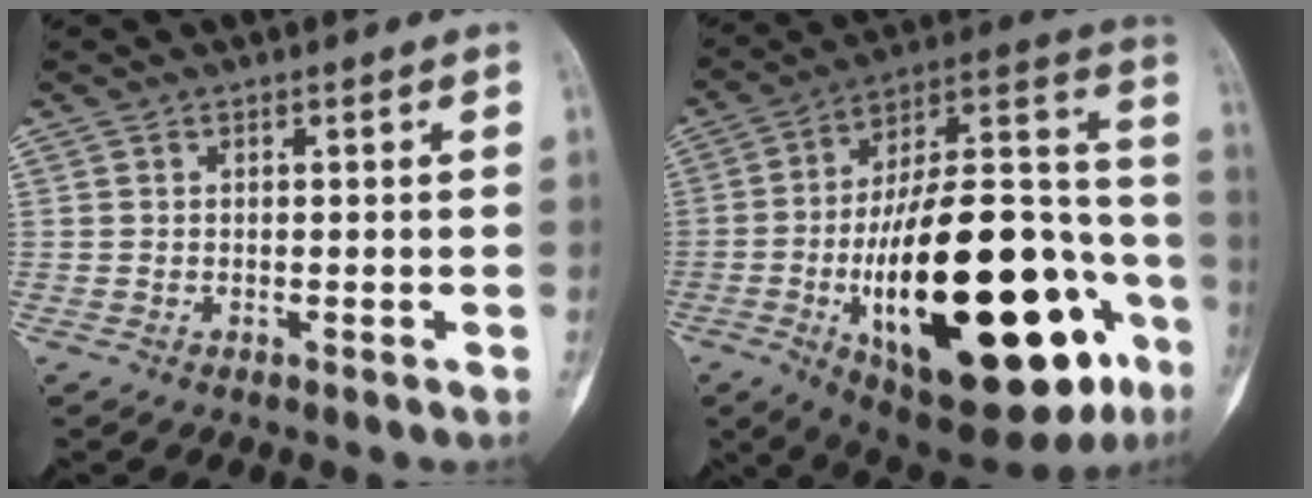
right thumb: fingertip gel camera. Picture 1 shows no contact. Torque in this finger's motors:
{"motor_torque": [2.35, 2.66, 2.77, 0.00, 0.90]}